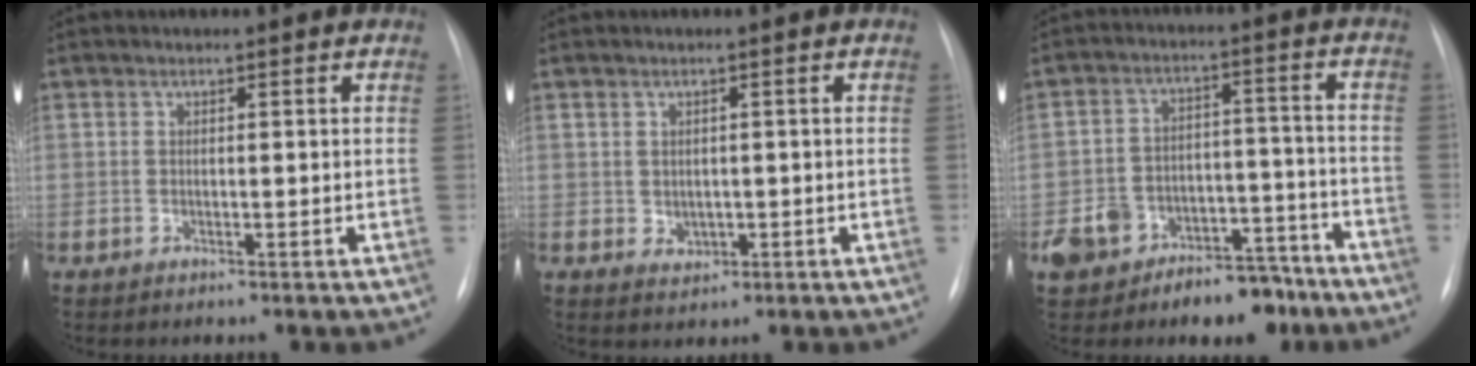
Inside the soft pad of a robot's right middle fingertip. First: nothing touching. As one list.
[{"total": 2.0, "force": [-0.1, 1.7, 1.0], "torque": [-0.017, 0.000, 0.007]}, {"total": 11.6, "force": [-8.3, 6.9, 4.3], "torque": [-0.053, 0.046, -0.122]}]